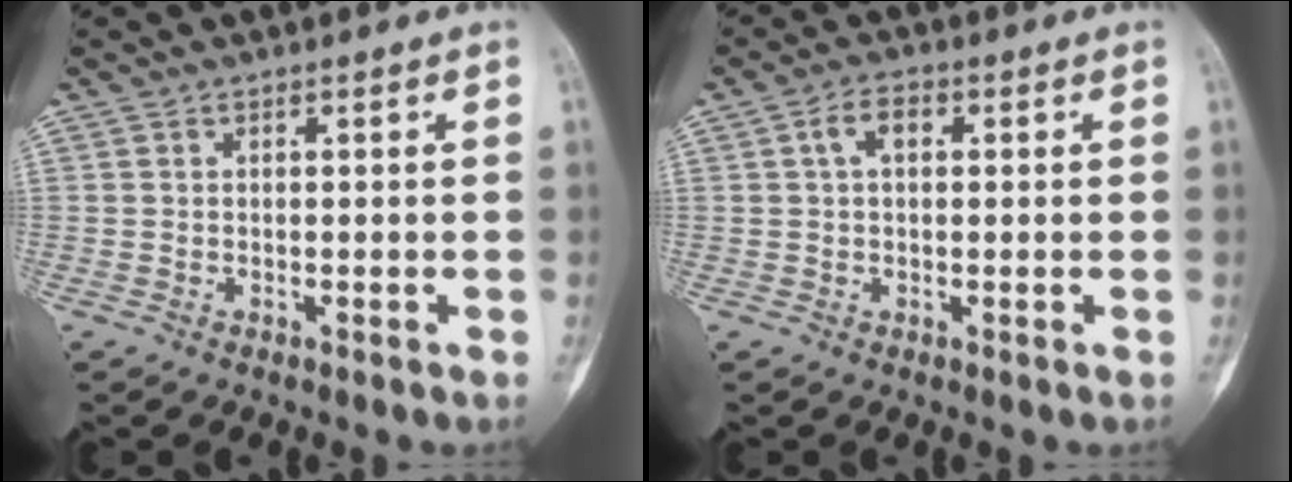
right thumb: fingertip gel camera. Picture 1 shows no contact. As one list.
[{"total": 4.0, "force": [1.0, 2.4, 3.1], "torque": [-0.057, 0.013, 0.015]}]